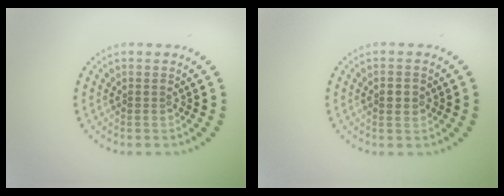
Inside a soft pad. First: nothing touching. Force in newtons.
{"total": 1.4, "press": 1.4, "slide": 0.1}